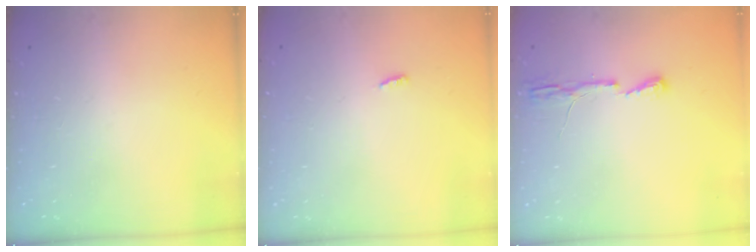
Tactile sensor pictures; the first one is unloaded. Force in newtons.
{"total": 2.8, "press": 2.7, "slide": 0.8}
{"total": 4.3, "press": 4.2, "slide": 0.6}